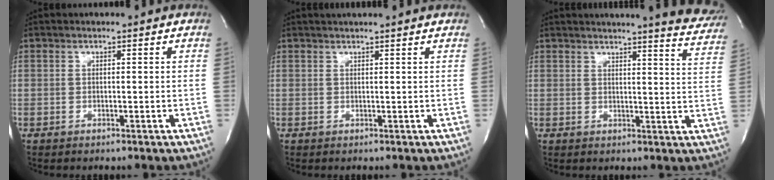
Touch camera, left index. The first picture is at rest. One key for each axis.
{"total": 4.5, "fx": 4.1, "fy": -0.5, "fz": 1.7, "tx": -0.021, "ty": 0.025, "tz": 0.050}
{"total": 14.5, "fx": 13.3, "fy": 0.8, "fz": 5.8, "tx": -0.064, "ty": -0.056, "tz": 0.134}